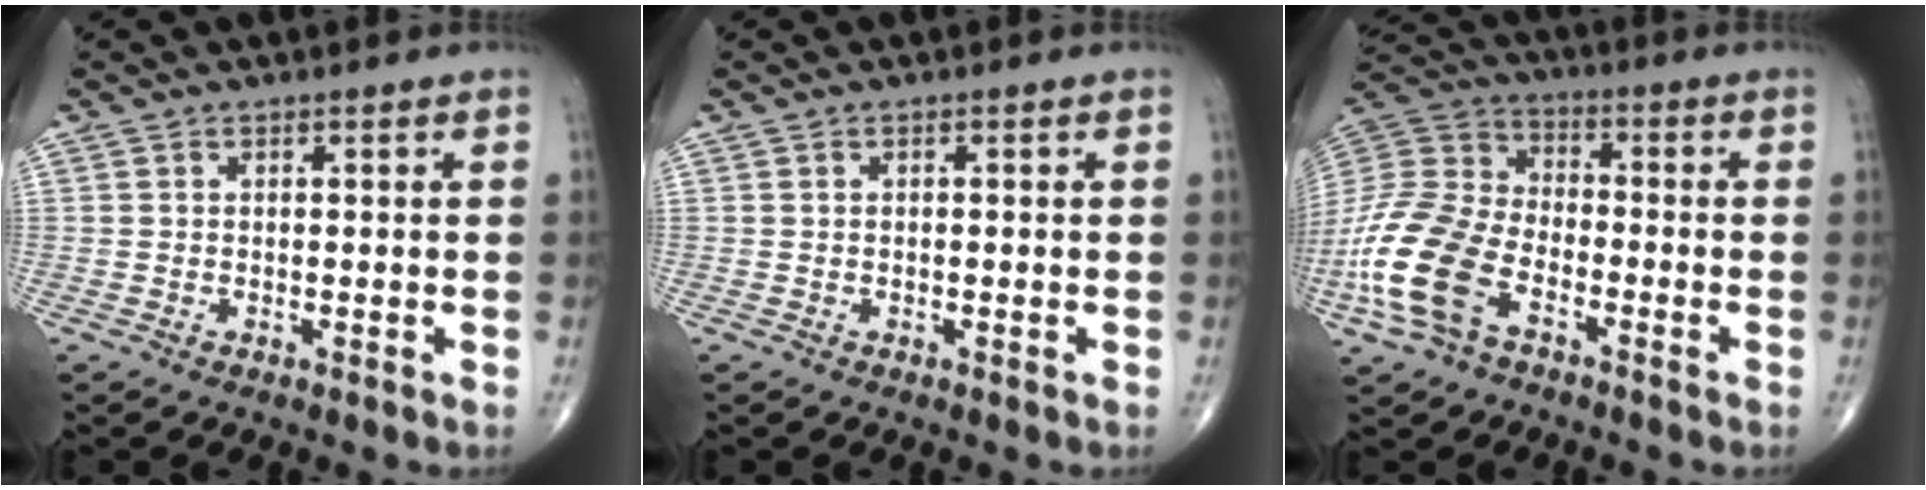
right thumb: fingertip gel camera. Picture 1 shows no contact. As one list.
[{"total": 0.0}, {"total": 16.9, "force": [-7.3, 9.7, 11.7], "torque": [-0.253, 0.036, -0.151]}]